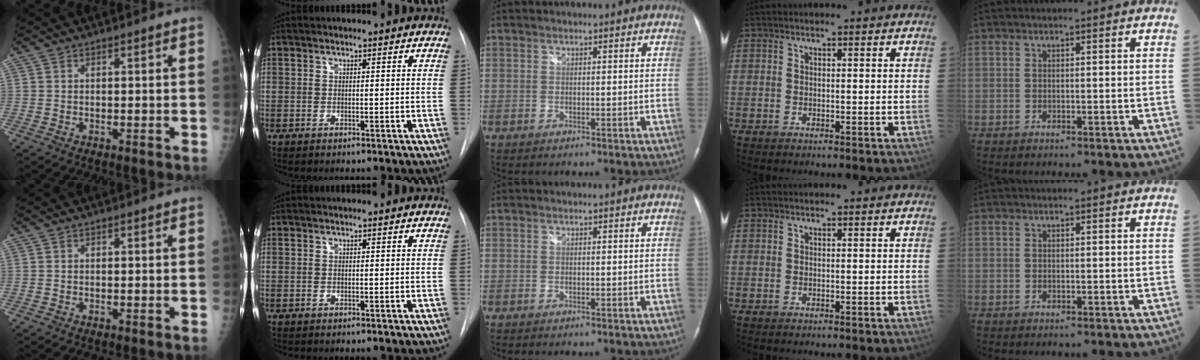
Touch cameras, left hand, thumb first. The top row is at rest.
{}